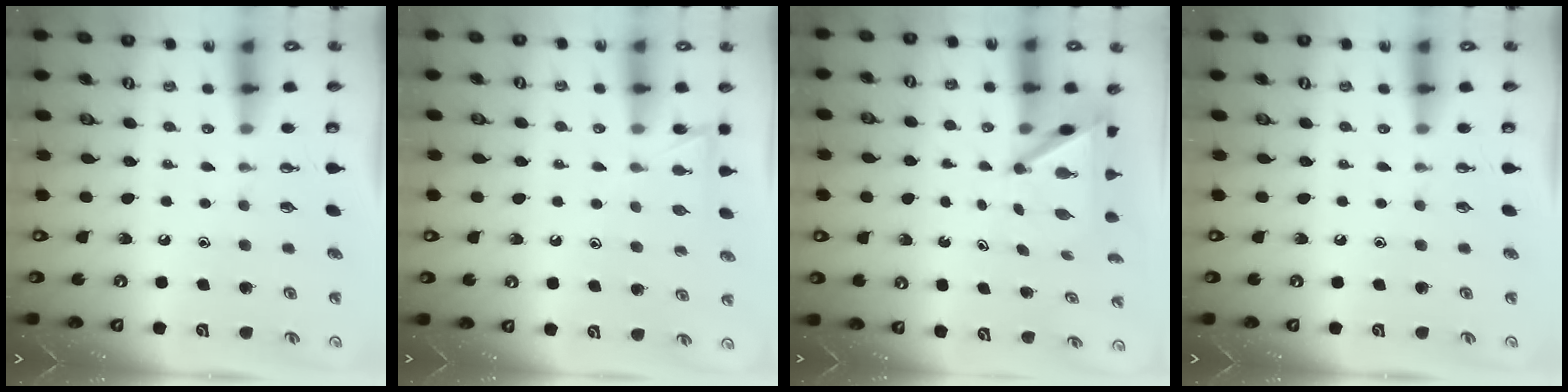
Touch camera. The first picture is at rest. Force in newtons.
{"total": 6.8, "press": 6.8, "slide": 0.5}
{"total": 5.9, "press": 5.9, "slide": 0.1}
{"total": 0.0}